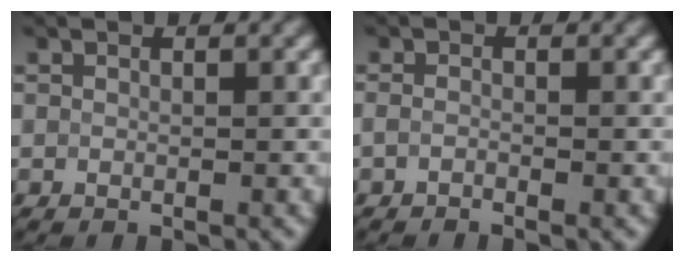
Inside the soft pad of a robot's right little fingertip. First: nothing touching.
{"total": 1.3, "force": [-1.3, 0.0, 0.3], "torque": [-0.004, -0.001, -0.018]}